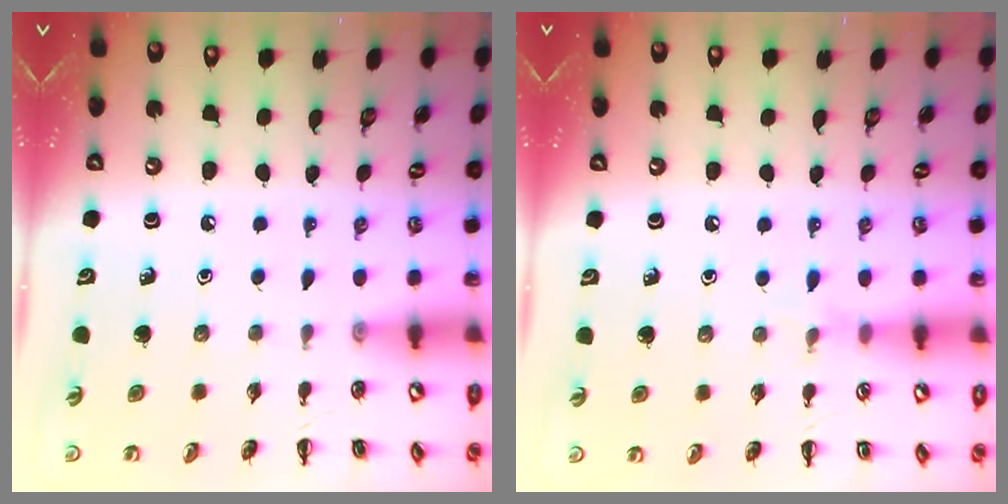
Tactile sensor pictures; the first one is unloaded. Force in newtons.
{"total": 3.8, "press": 3.6, "slide": 1.4}